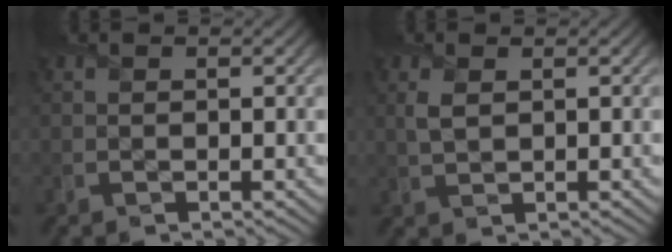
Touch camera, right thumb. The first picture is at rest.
{"total": 2.0, "force": [0.8, 1.0, 1.5], "torque": [-0.044, 0.001, 0.018]}